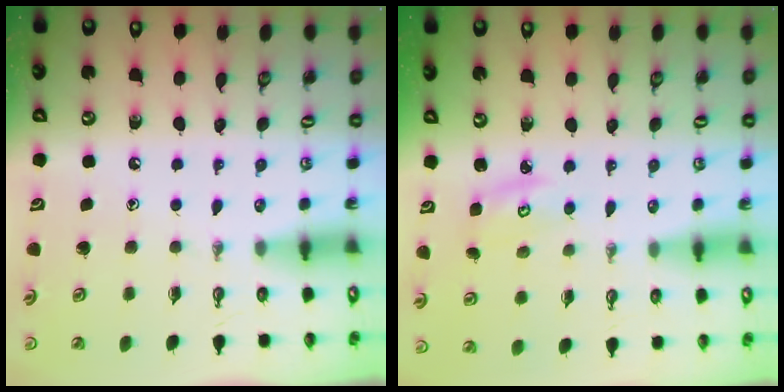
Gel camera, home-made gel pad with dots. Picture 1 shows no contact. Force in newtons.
{"total": 3.6, "press": 3.5, "slide": 0.3}